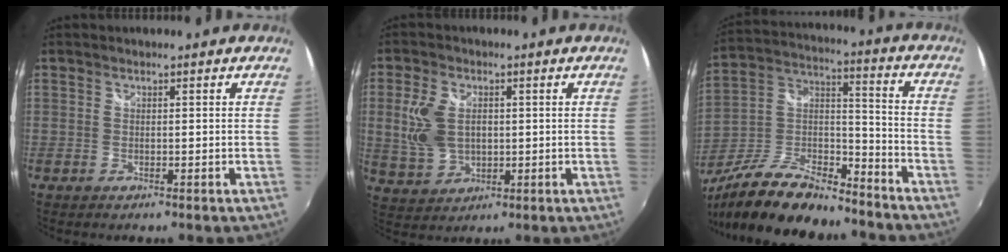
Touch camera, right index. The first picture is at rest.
{"total": 8.9, "force": [0.9, 5.9, 6.6], "torque": [-0.146, 0.005, 0.026]}
{"total": 20.4, "force": [-15.0, 6.6, 12.0], "torque": [-0.247, -0.004, -0.259]}